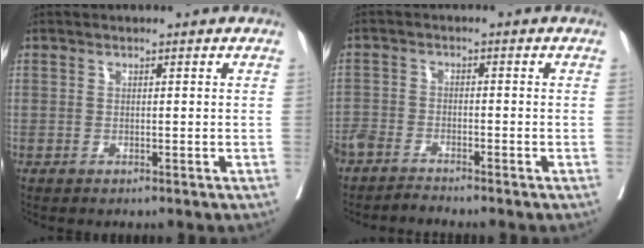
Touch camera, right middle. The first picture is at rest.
{"total": 4.6, "force": [-4.5, 0.3, 0.9], "torque": [-0.005, -0.008, -0.083]}